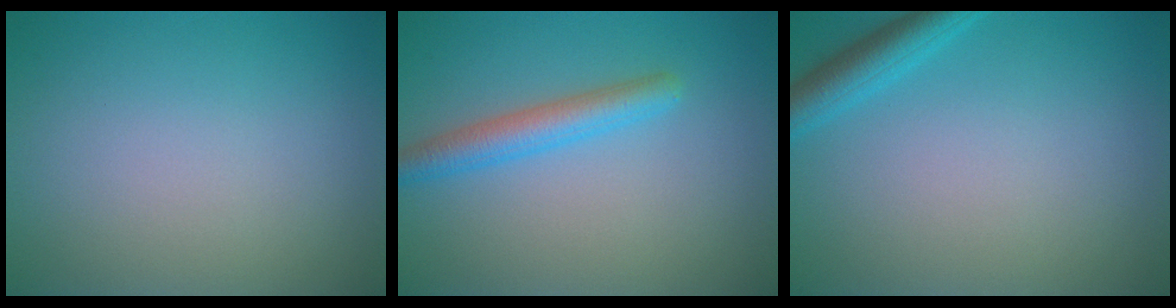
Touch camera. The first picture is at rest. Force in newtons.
{"total": 3.1, "press": 3.1, "slide": 0.1}
{"total": 2.8, "press": 2.8, "slide": 0.2}